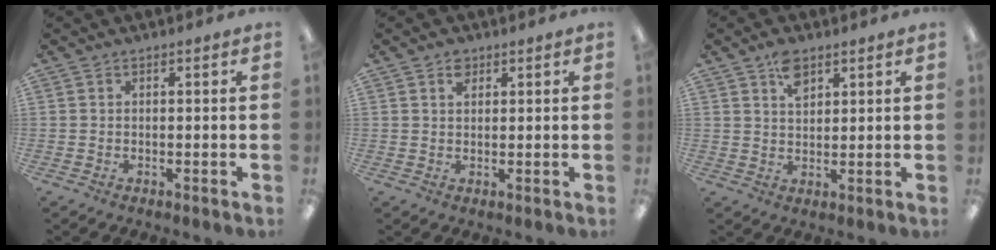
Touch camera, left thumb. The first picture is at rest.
{"total": 2.5, "force": [1.7, 1.5, 1.1], "torque": [-0.010, -0.007, 0.028]}
{"total": 5.1, "force": [3.1, 2.9, 2.9], "torque": [-0.041, -0.007, 0.052]}